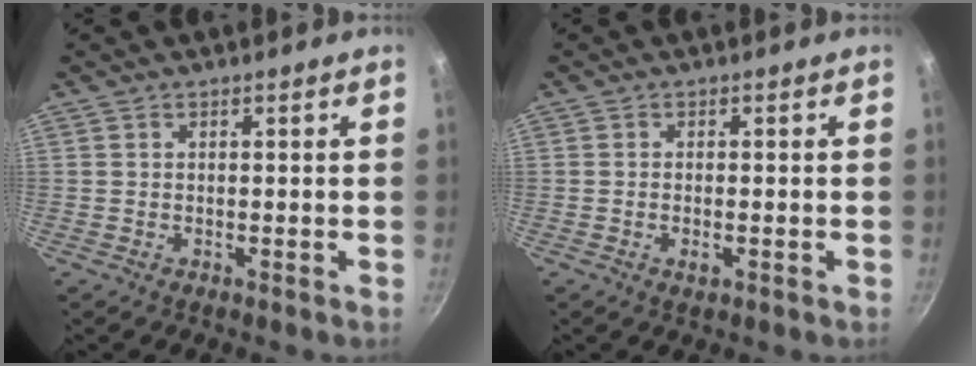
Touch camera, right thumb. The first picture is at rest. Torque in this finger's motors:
{"motor_torque": [-0.55, -0.19, 0.05, 0.52, -0.04]}